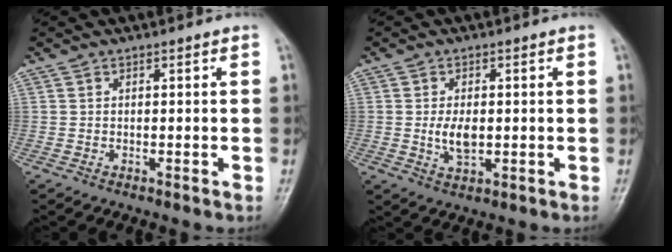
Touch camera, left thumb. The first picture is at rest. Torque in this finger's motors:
{"motor_torque": [-0.04, 0.34, 0.32, -0.07, 0.06]}